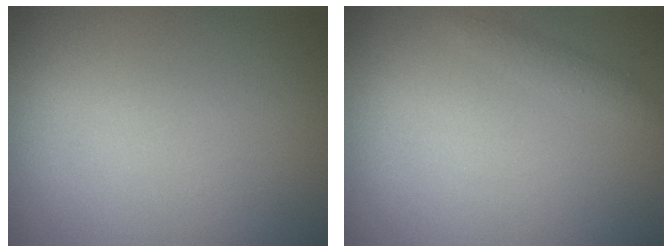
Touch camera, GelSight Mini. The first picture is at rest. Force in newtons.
{"total": 0.9, "press": 0.9, "slide": 0.1}